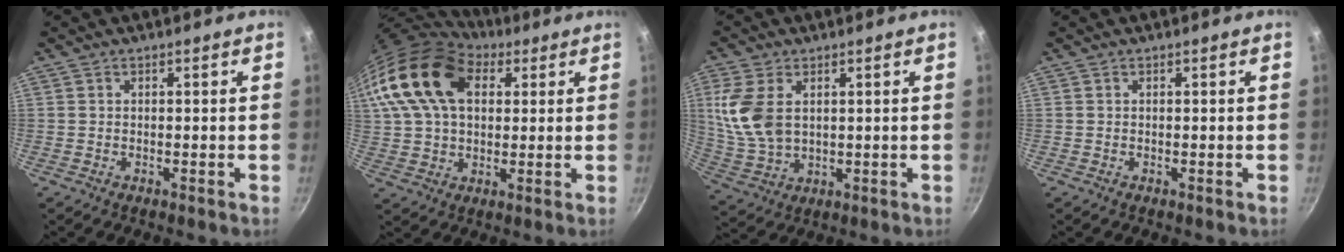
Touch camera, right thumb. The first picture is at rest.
{"total": 19.4, "force": [6.7, 12.7, 13.1], "torque": [-0.231, 0.006, 0.110]}
{"total": 11.0, "force": [2.6, 6.9, 8.1], "torque": [-0.165, -0.011, 0.062]}
{"total": 0.0}